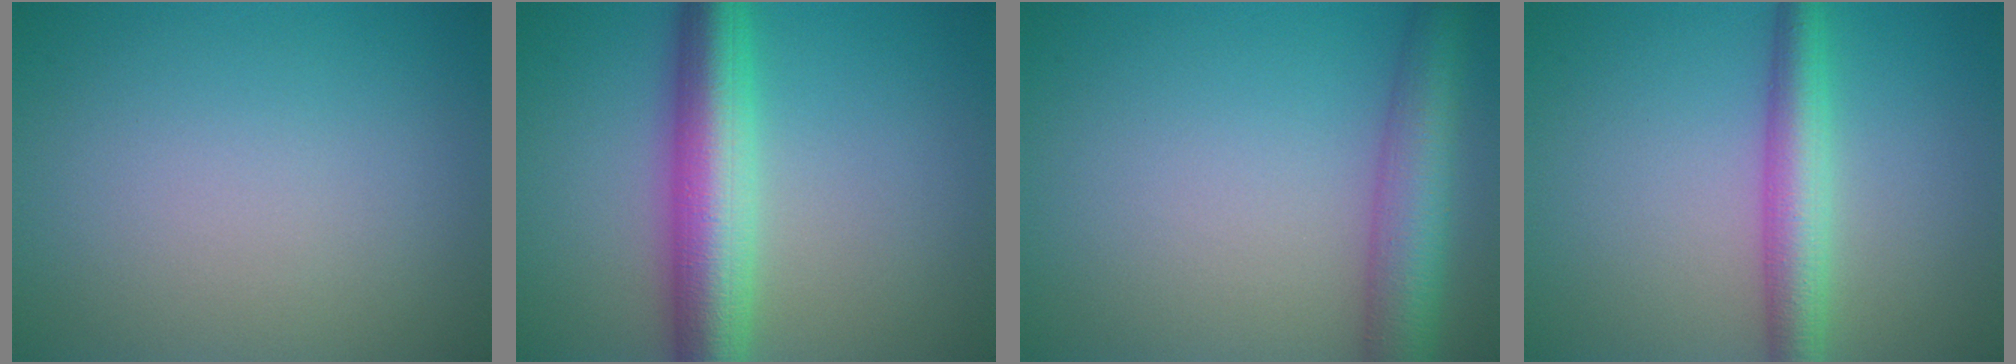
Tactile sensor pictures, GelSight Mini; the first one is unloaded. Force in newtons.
{"total": 7.5, "press": 7.5, "slide": 0.1}
{"total": 5.7, "press": 5.7, "slide": 0.2}
{"total": 4.2, "press": 4.2, "slide": 0.0}